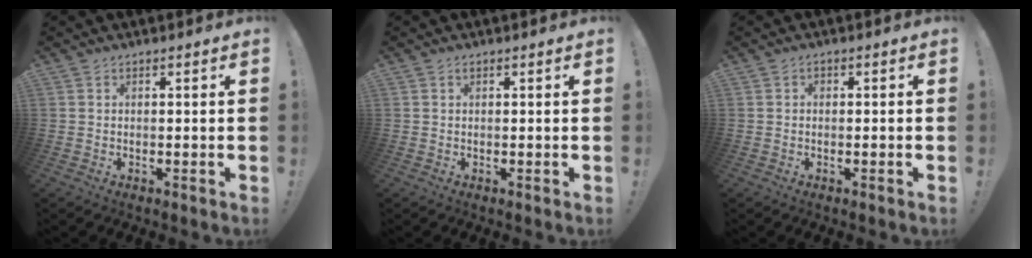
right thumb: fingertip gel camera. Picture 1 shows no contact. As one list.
[{"total": 0.0}, {"total": 0.6, "force": [-0.4, 0.4, 0.2], "torque": [-0.003, 0.004, -0.007]}]